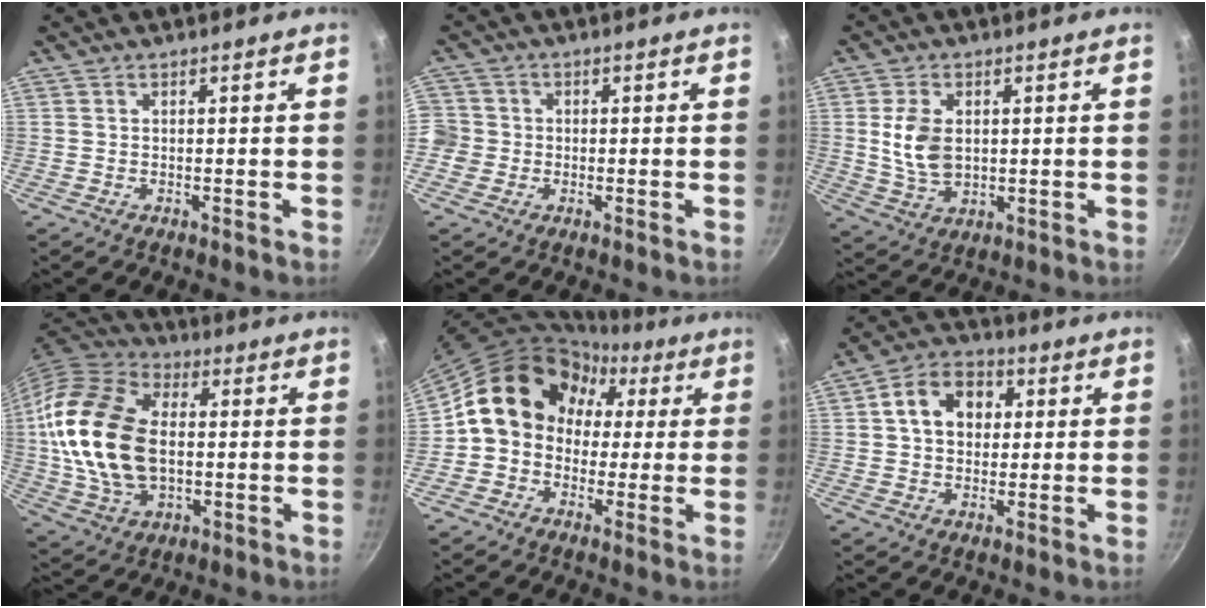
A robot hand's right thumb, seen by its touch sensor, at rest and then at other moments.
{"total": 5.7, "force": [-1.2, 5.3, 1.5], "torque": [-0.017, 0.015, -0.031]}
{"total": 8.2, "force": [1.1, 5.4, 6.1], "torque": [-0.109, -0.009, 0.026]}
{"total": 22.2, "force": [0.8, 14.5, 16.8], "torque": [-0.309, 0.013, 0.012]}
{"total": 14.4, "force": [1.7, 12.5, 7.1], "torque": [-0.074, 0.045, 0.006]}
{"total": 10.3, "force": [2.1, 8.0, 6.2], "torque": [-0.073, 0.016, 0.021]}